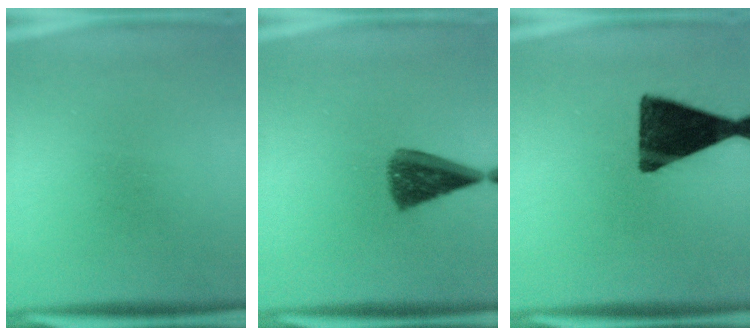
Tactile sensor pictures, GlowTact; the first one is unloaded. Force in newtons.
{"total": 7.5}
{"total": 14.9}